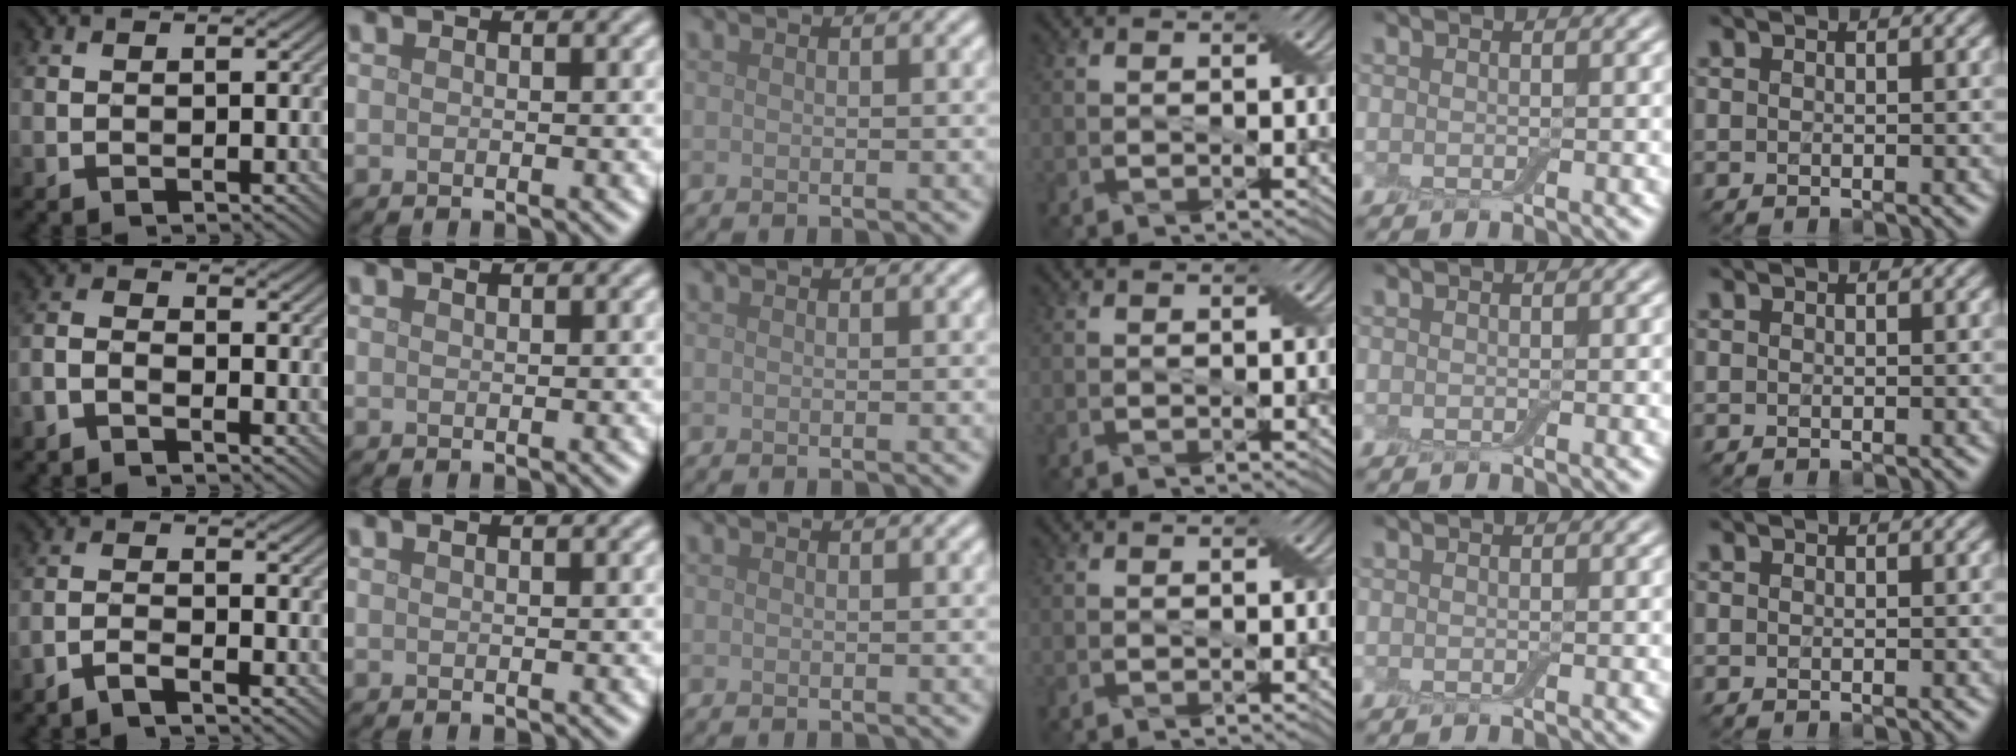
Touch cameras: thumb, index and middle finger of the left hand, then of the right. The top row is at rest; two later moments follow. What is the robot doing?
{"motion": "extract", "object": "backpack"}